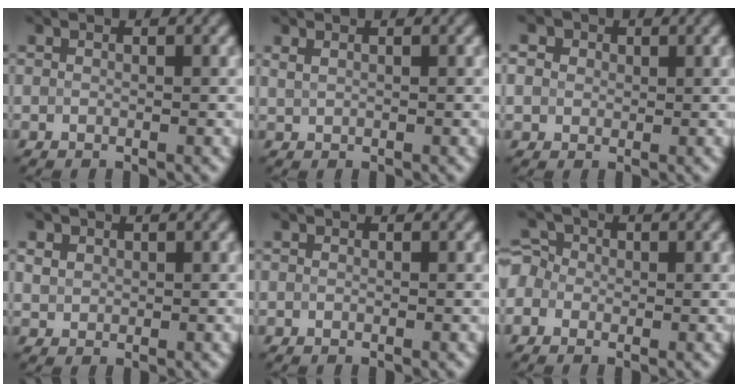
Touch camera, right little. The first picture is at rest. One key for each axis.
{"total": 0.7, "fx": 0.6, "fy": 0.3, "fz": 0.3, "tx": -0.012, "ty": 0.002, "tz": 0.015}
{"total": 4.9, "fx": 2.0, "fy": 3.8, "fz": 2.4, "tx": -0.048, "ty": 0.025, "tz": 0.004}
{"total": 1.3, "fx": 0.6, "fy": 1.1, "fz": 0.4, "tx": -0.005, "ty": -0.001, "tz": 0.012}
{"total": 0.0}
{"total": 2.8, "fx": -0.1, "fy": 2.6, "fz": 1.1, "tx": -0.010, "ty": 0.019, "tz": -0.028}